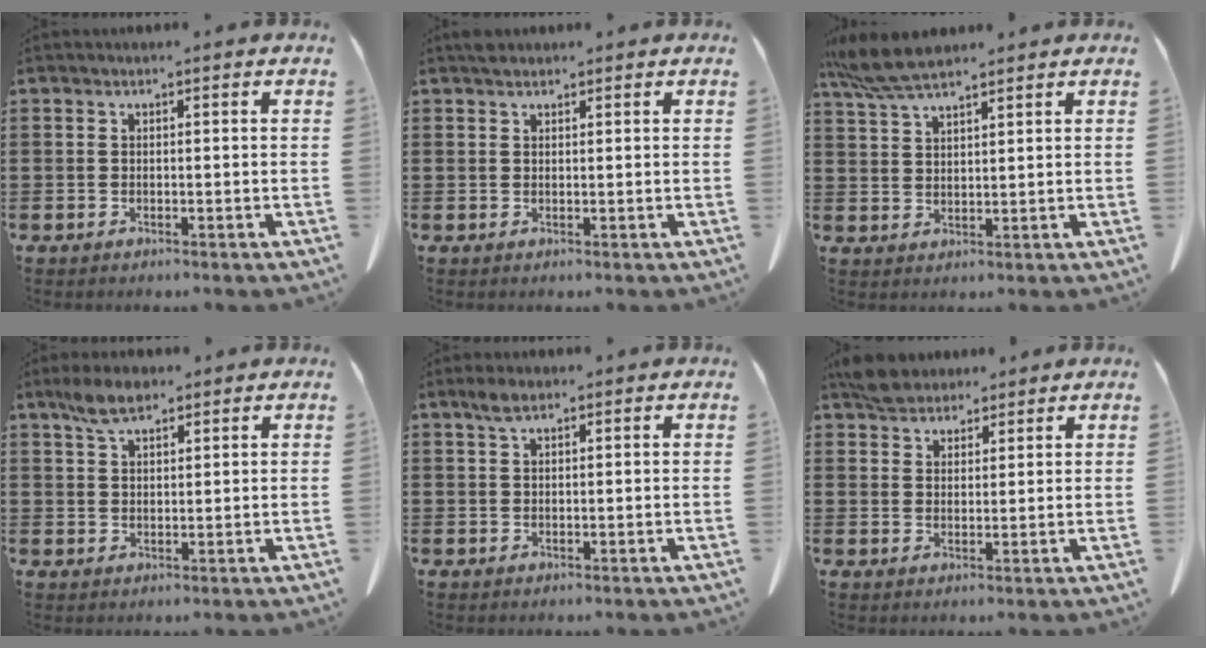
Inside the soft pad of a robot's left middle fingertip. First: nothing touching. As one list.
[{"total": 1.1, "force": [1.0, 0.4, 0.3], "torque": [-0.009, 0.002, 0.019]}, {"total": 6.3, "force": [5.1, 1.0, 3.4], "torque": [-0.080, -0.007, 0.097]}, {"total": 4.8, "force": [3.4, 2.1, 2.8], "torque": [-0.064, 0.006, 0.062]}, {"total": 2.1, "force": [1.4, 0.9, 1.4], "torque": [-0.031, 0.005, 0.025]}, {"total": 4.2, "force": [3.8, 1.8, 0.8], "torque": [-0.028, 0.002, 0.073]}]